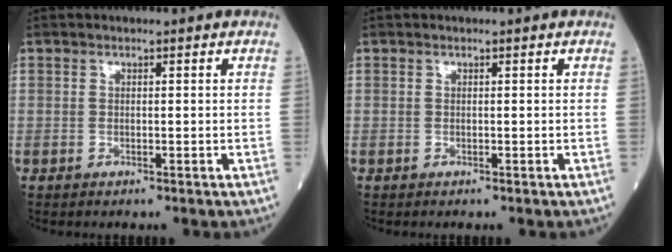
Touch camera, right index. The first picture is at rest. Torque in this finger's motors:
{"motor_torque": [0.00, 0.00, 0.00, 0.00]}